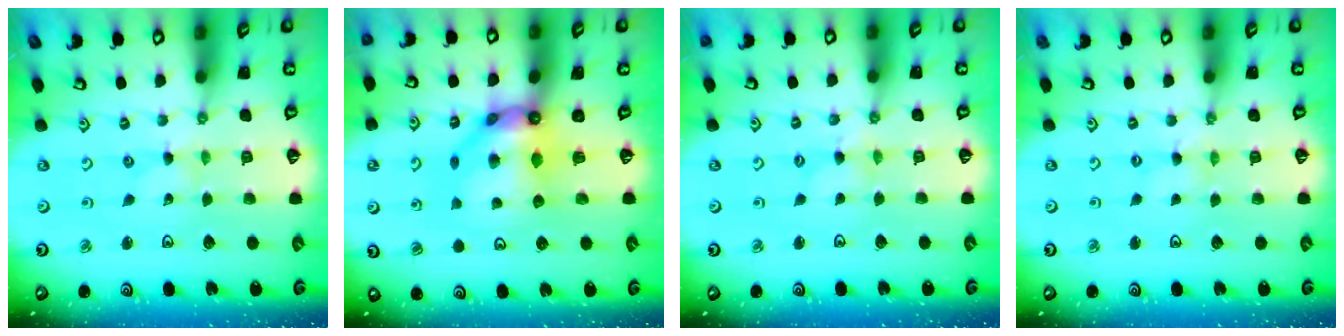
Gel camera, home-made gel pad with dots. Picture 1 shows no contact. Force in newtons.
{"total": 12.6, "press": 12.6, "slide": 1.1}
{"total": 1.3, "press": 1.3, "slide": 0.3}
{"total": 0.0}